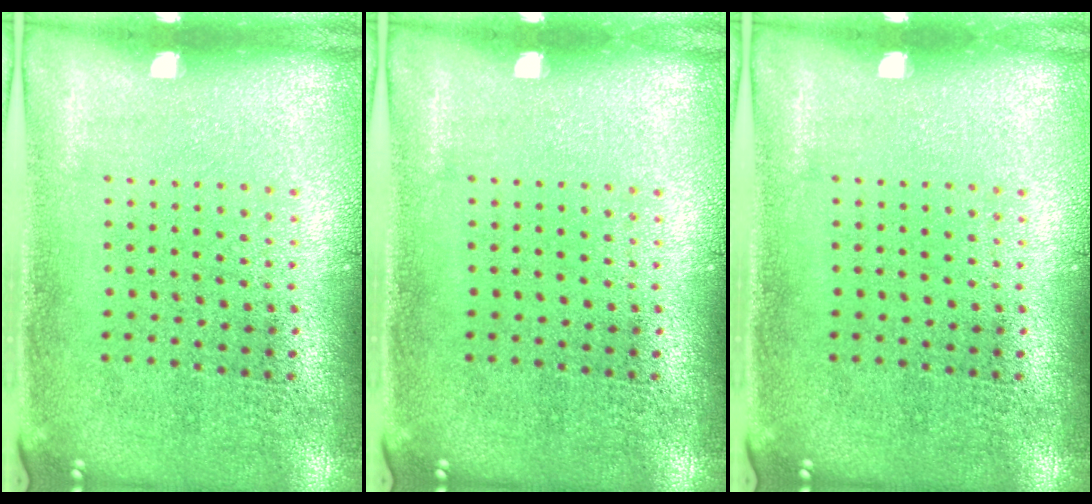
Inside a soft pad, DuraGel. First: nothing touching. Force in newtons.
{"total": 0.0}
{"total": 0.0}